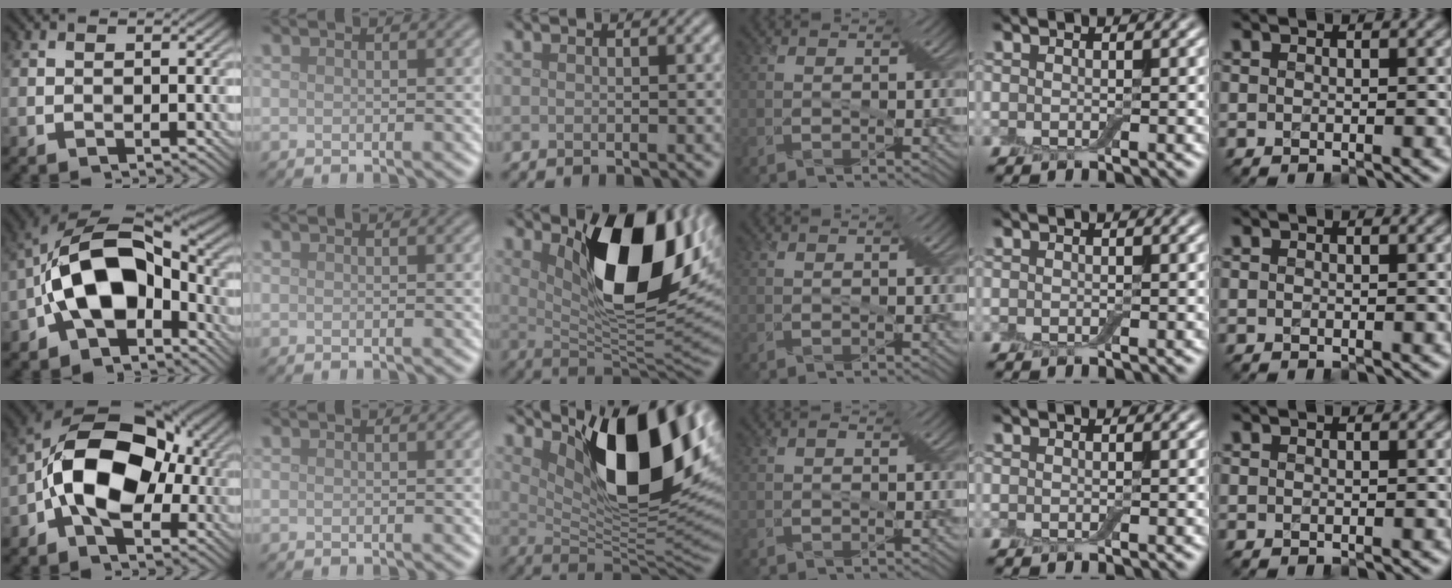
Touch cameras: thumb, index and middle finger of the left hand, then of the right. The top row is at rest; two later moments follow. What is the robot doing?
{"motion": "cut", "object": "cling film"}